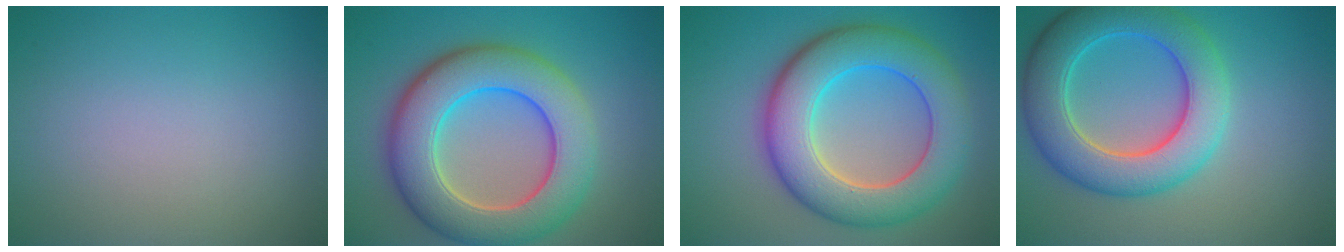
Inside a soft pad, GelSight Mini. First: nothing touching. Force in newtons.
{"total": 10.2, "press": 10.2, "slide": 0.8}
{"total": 9.6, "press": 9.6, "slide": 0.6}
{"total": 8.2, "press": 8.2, "slide": 0.6}